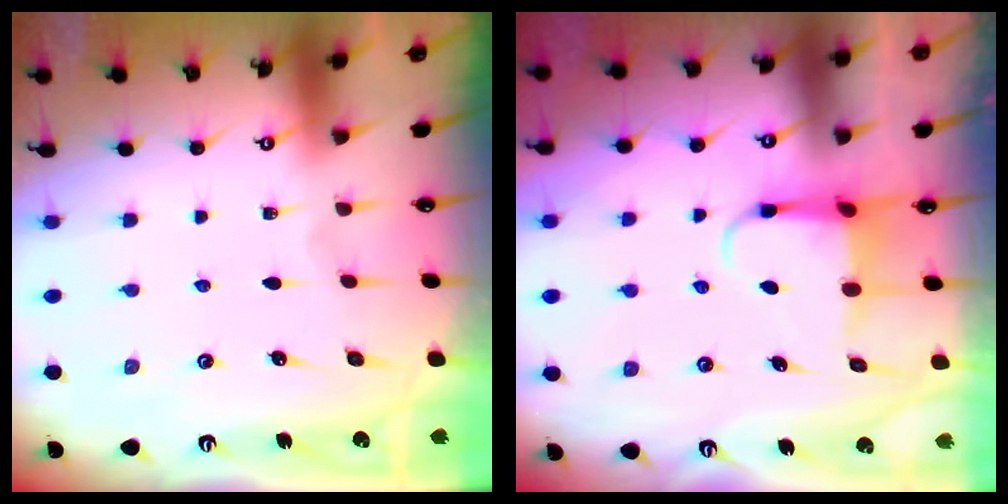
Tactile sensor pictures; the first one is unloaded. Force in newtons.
{"total": 4.4, "press": 4.4, "slide": 0.2}